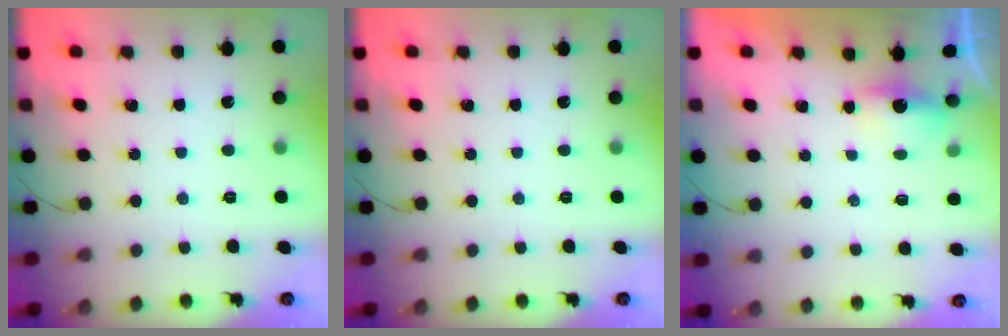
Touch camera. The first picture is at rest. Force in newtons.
{"total": 0.0}
{"total": 3.1, "press": 2.9, "slide": 1.1}